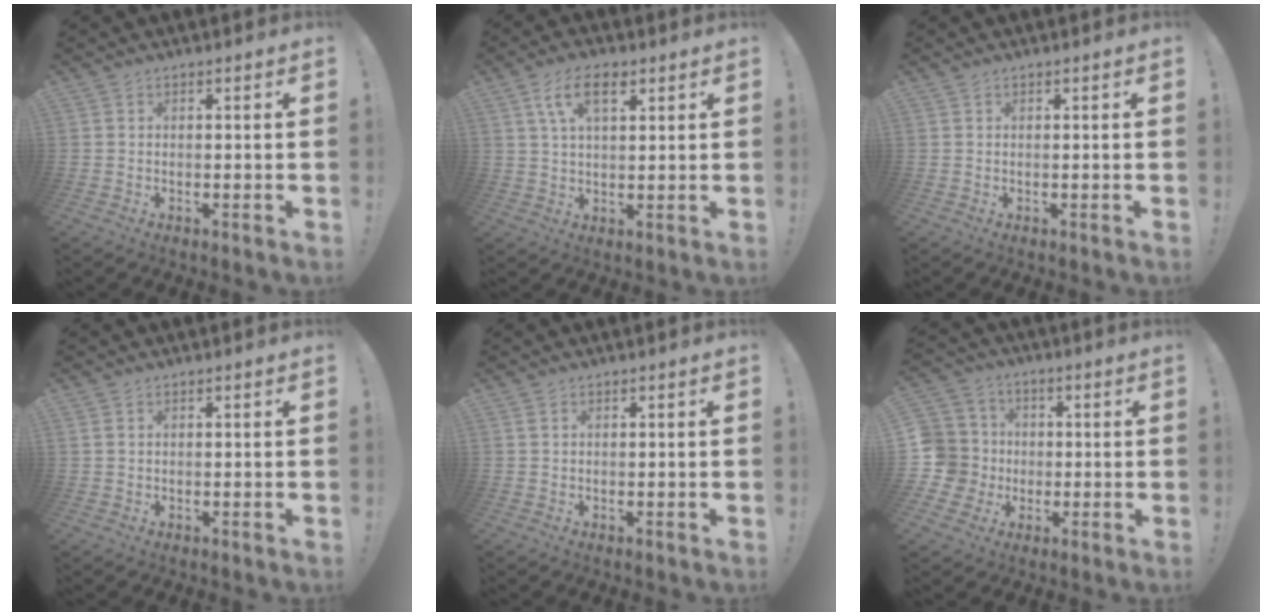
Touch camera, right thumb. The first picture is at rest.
{"total": 8.7, "force": [4.0, 4.1, 6.5], "torque": [-0.112, 0.002, 0.072]}
{"total": 0.0}
{"total": 0.8, "force": [0.5, 0.5, 0.5], "torque": [-0.016, 0.004, 0.010]}
{"total": 0.5, "force": [0.2, 0.2, 0.4], "torque": [-0.009, 0.001, 0.004]}
{"total": 11.2, "force": [-0.7, 10.6, 3.6], "torque": [-0.069, 0.009, -0.004]}